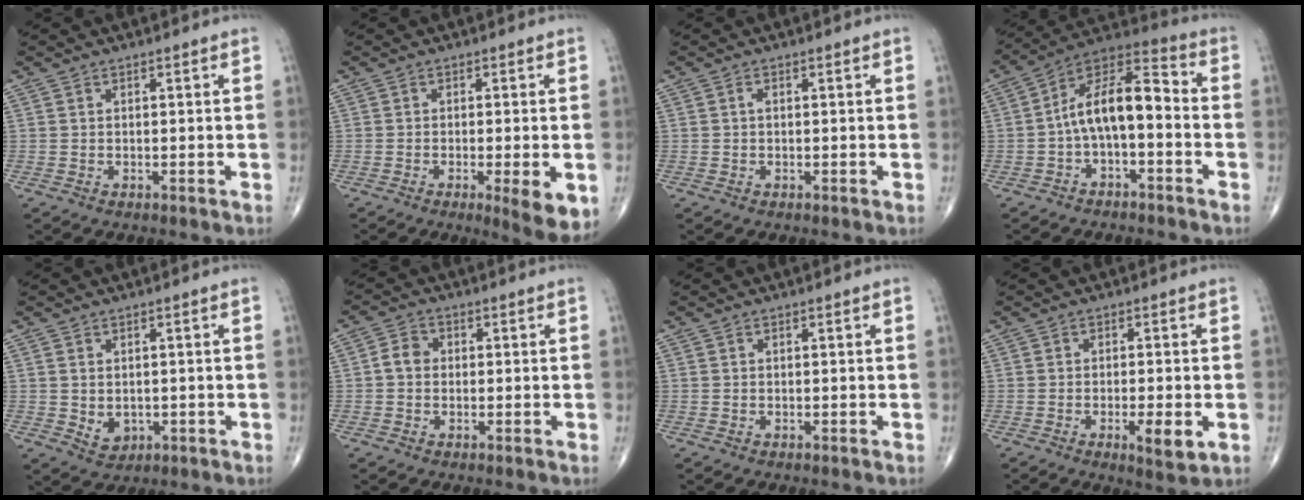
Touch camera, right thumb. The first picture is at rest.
{"total": 7.1, "force": [-2.1, 1.4, 6.6], "torque": [-0.090, -0.016, -0.030]}
{"total": 0.5, "force": [0.0, 0.3, 0.5], "torque": [-0.007, 0.001, -0.003]}
{"total": 12.1, "force": [-1.9, 5.7, 10.5], "torque": [-0.173, 0.058, -0.044]}
{"total": 3.4, "force": [-0.2, 2.7, 2.0], "torque": [-0.022, -0.004, 0.010]}
{"total": 3.3, "force": [-0.1, 2.8, 1.8], "torque": [-0.024, 0.010, -0.009]}
{"total": 0.0}
{"total": 5.3, "force": [-1.6, 1.4, 4.9], "torque": [-0.076, -0.009, -0.025]}